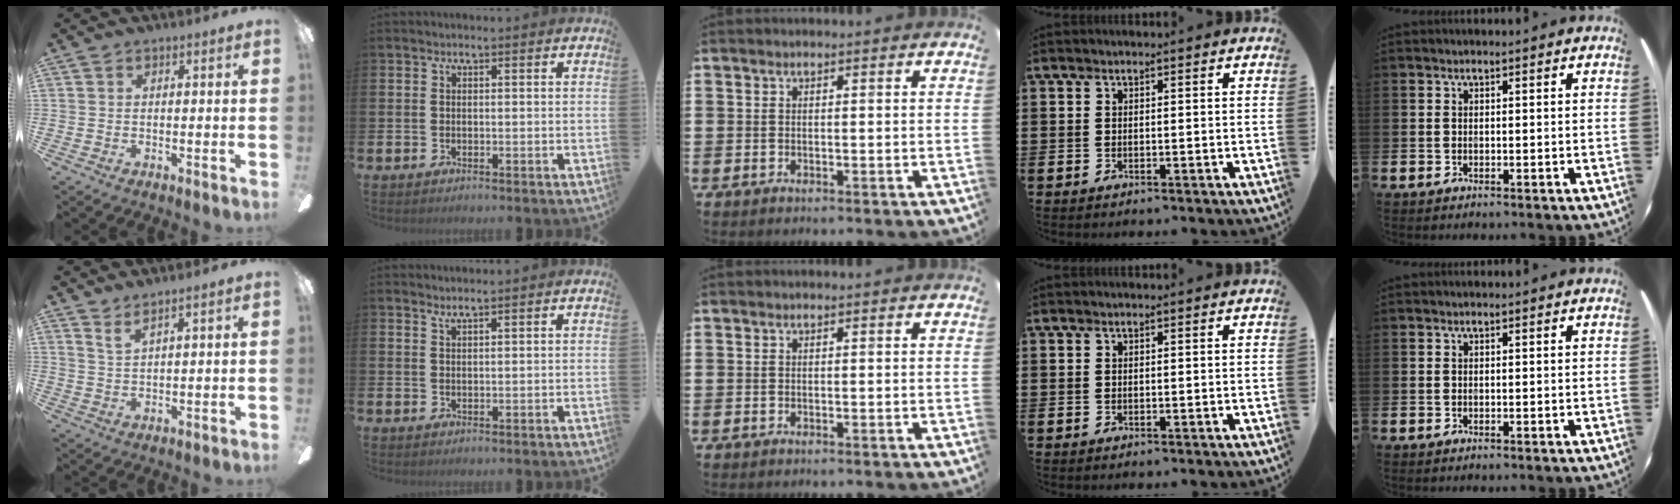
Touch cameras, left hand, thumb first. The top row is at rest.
{"thumb": {"total": 3.1, "force": [2.8, -0.3, 1.2], "torque": [-0.031, -0.011, 0.051]}, "index": {"total": 1.2, "force": [1.2, -0.2, 0.0], "torque": [-0.001, -0.004, 0.023]}}